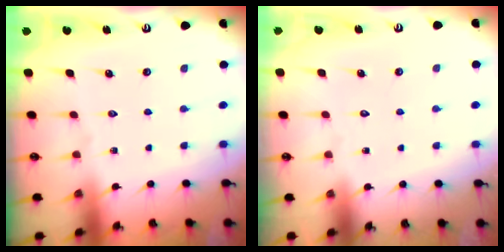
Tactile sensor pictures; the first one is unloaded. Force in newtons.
{"total": 1.7, "press": 1.7, "slide": 0.1}